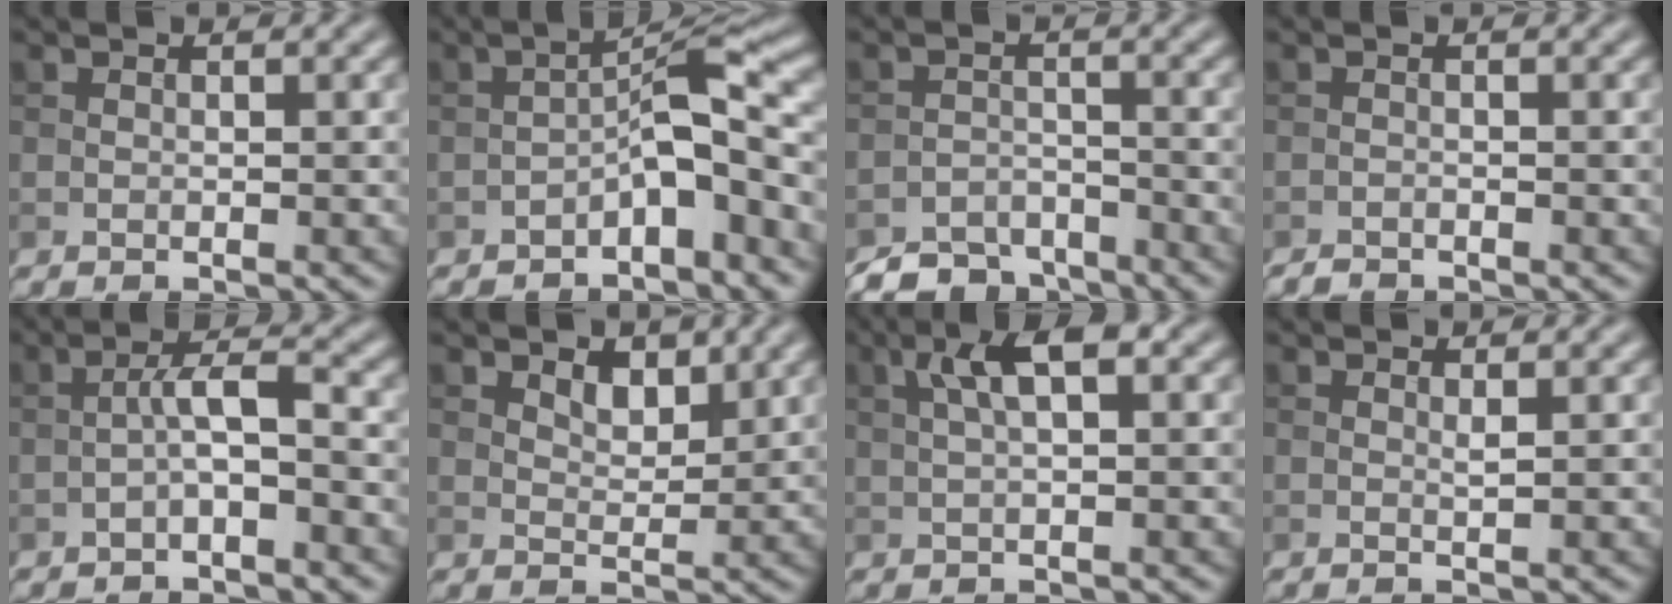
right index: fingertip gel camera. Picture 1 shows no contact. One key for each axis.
{"total": 4.9, "fx": -2.3, "fy": 1.2, "fz": 4.1, "tx": -0.064, "ty": 0.027, "tz": -0.043}
{"total": 4.6, "fx": -4.2, "fy": 1.7, "fz": 0.8, "tx": -0.005, "ty": -0.003, "tz": -0.080}
{"total": 0.8, "fx": -0.8, "fy": 0.2, "fz": 0.0, "tx": 0.003, "ty": -0.002, "tz": -0.017}
{"total": 2.9, "fx": -1.1, "fy": 0.6, "fz": 2.7, "tx": -0.051, "ty": 0.016, "tz": -0.026}
{"total": 2.3, "fx": 1.5, "fy": 1.2, "fz": 1.3, "tx": -0.024, "ty": -0.004, "tz": 0.025}
{"total": 4.0, "fx": 1.3, "fy": 1.1, "fz": 3.6, "tx": -0.069, "ty": 0.012, "tz": 0.022}
{"total": 0.6, "fx": 0.3, "fy": 0.0, "fz": 0.5, "tx": -0.007, "ty": -0.002, "tz": 0.005}